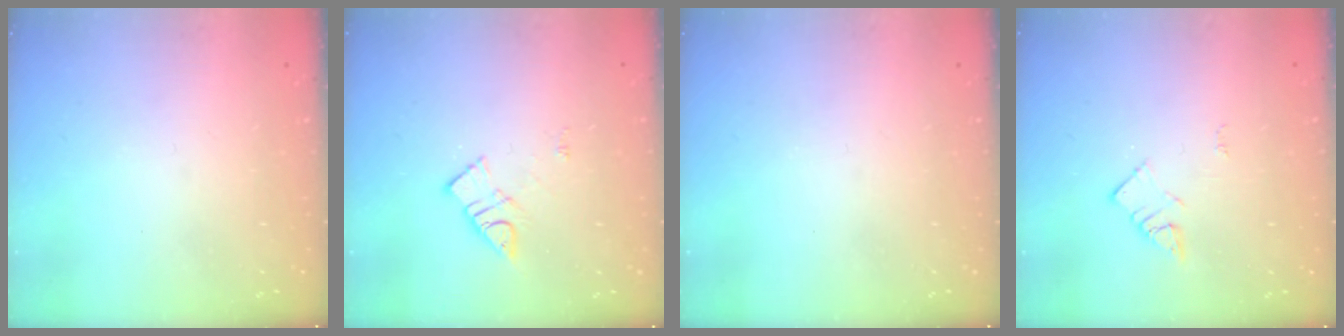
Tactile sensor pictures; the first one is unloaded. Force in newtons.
{"total": 7.2, "press": 7.2, "slide": 0.3}
{"total": 0.0}
{"total": 2.9, "press": 2.9, "slide": 0.2}